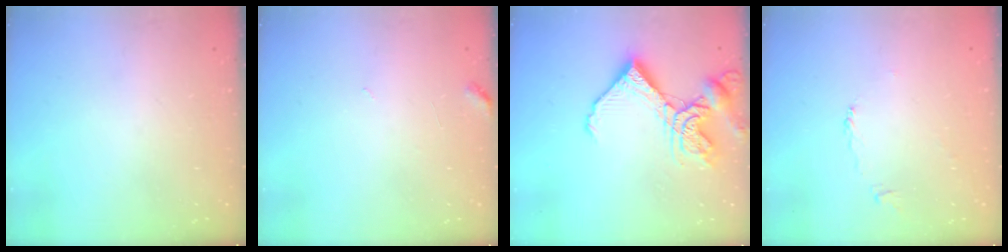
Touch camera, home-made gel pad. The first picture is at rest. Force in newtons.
{"total": 3.5, "press": 3.5, "slide": 0.3}
{"total": 14.5, "press": 14.4, "slide": 1.6}
{"total": 2.2, "press": 2.1, "slide": 0.4}